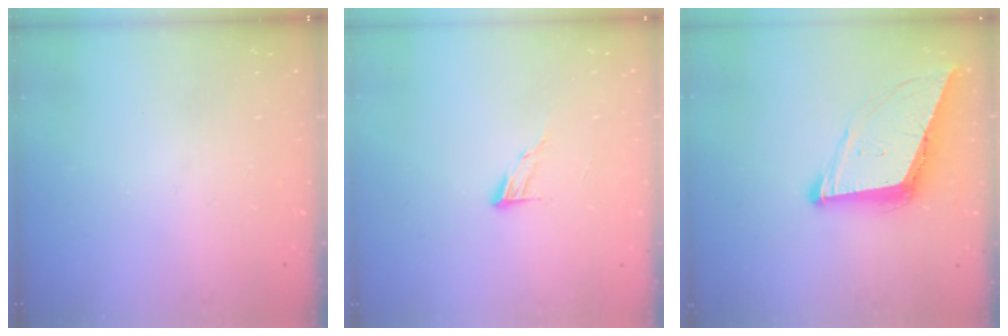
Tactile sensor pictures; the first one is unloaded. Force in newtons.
{"total": 5.6, "press": 5.6, "slide": 0.4}
{"total": 10.9, "press": 10.3, "slide": 3.6}